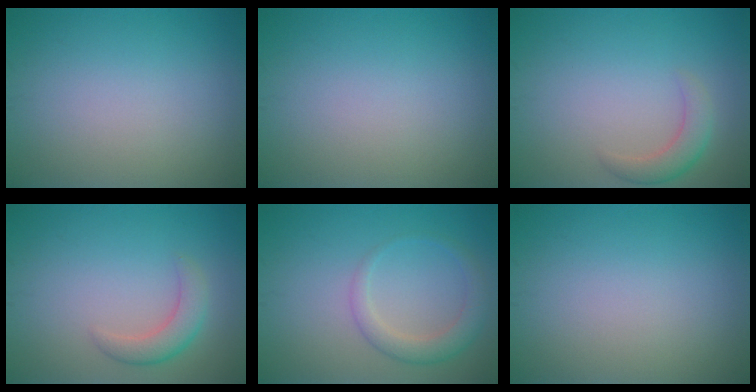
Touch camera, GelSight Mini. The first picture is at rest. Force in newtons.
{"total": 0.0}
{"total": 2.4, "press": 2.4, "slide": 0.2}
{"total": 2.7, "press": 2.6, "slide": 0.2}
{"total": 2.8, "press": 2.8, "slide": 0.2}
{"total": 0.0}